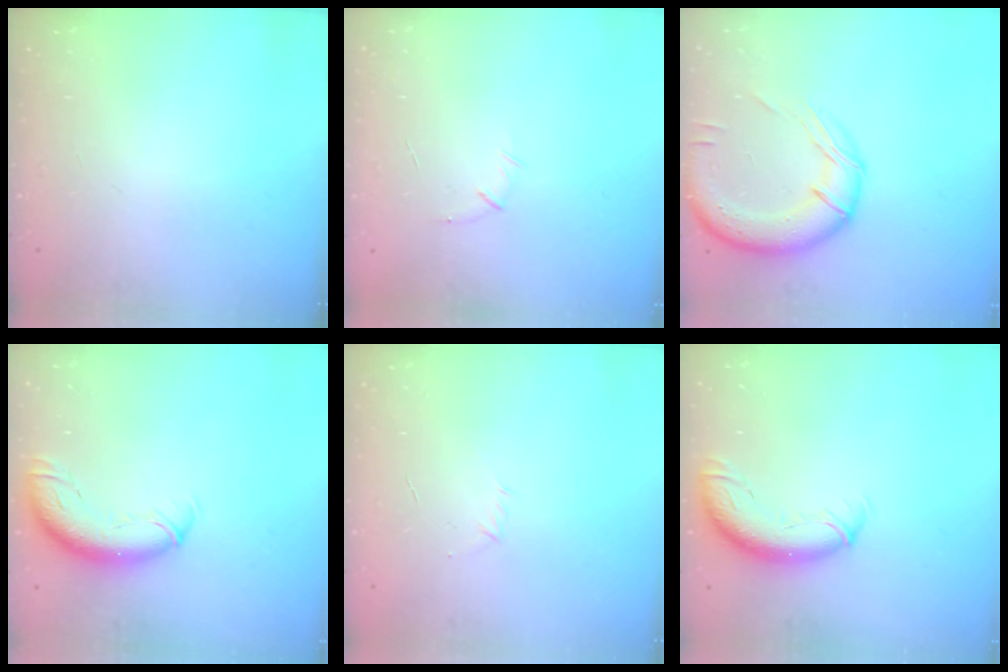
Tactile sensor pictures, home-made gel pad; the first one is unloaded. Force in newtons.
{"total": 5.2, "press": 5.0, "slide": 1.1}
{"total": 16.5, "press": 16.2, "slide": 2.9}
{"total": 12.1, "press": 11.7, "slide": 3.1}
{"total": 2.9, "press": 2.8, "slide": 0.7}
{"total": 11.5, "press": 11.2, "slide": 2.8}